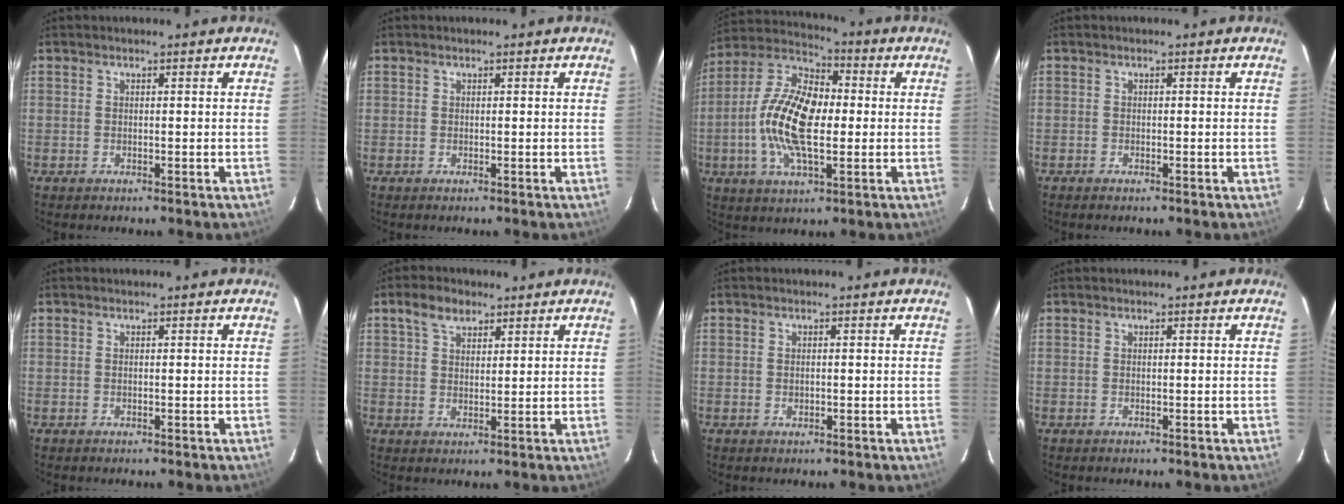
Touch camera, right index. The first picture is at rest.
{"total": 0.5, "force": [0.0, 0.5, -0.2], "torque": [0.004, 0.001, -0.001]}
{"total": 16.1, "force": [-1.1, 7.3, 14.4], "torque": [-0.285, 0.012, -0.031]}
{"total": 0.5, "force": [-0.5, 0.2, 0.1], "torque": [-0.005, -0.002, -0.010]}
{"total": 0.0}
{"total": 4.9, "force": [3.0, 2.8, 2.7], "torque": [-0.047, 0.014, 0.055]}
{"total": 0.9, "force": [0.0, 0.6, 0.7], "torque": [-0.011, 0.002, 0.000]}
{"total": 0.0}